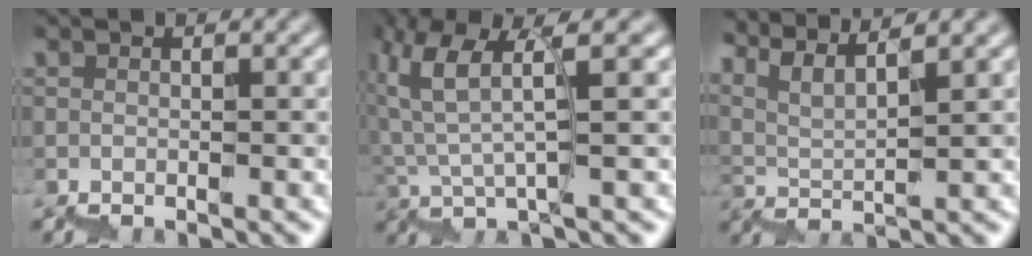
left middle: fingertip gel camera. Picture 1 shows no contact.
{"total": 4.1, "force": [2.7, 0.1, 3.1], "torque": [-0.074, 0.009, 0.047]}
{"total": 6.2, "force": [5.9, 0.6, 1.9], "torque": [-0.033, 0.018, 0.102]}